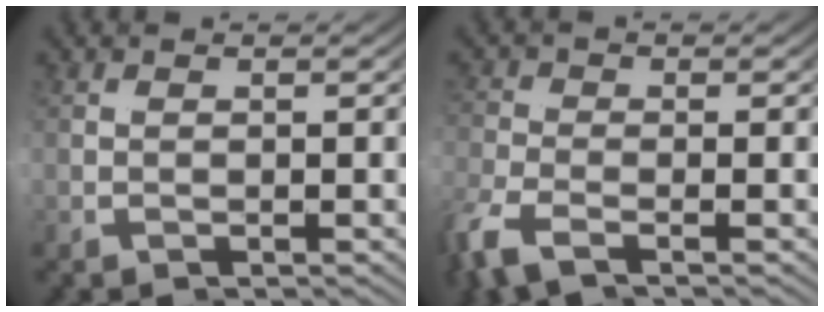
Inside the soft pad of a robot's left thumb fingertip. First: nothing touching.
{"total": 1.8, "force": [-1.8, -0.1, 0.4], "torque": [-0.032, -0.007, -0.036]}